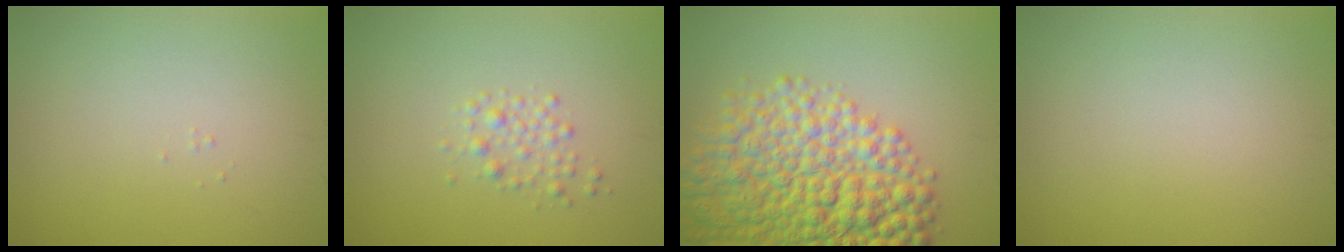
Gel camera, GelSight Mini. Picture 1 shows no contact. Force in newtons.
{"total": 1.6, "press": 1.6, "slide": 0.1}
{"total": 11.4, "press": 11.4, "slide": 0.3}
{"total": 0.0}